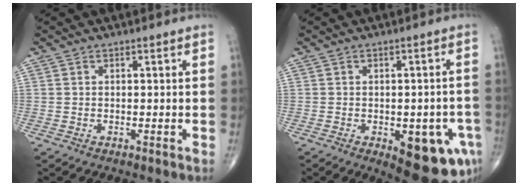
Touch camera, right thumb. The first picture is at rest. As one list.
[{"total": 13.7, "force": [-5.3, 6.0, 11.1], "torque": [-0.109, 0.015, -0.051]}]